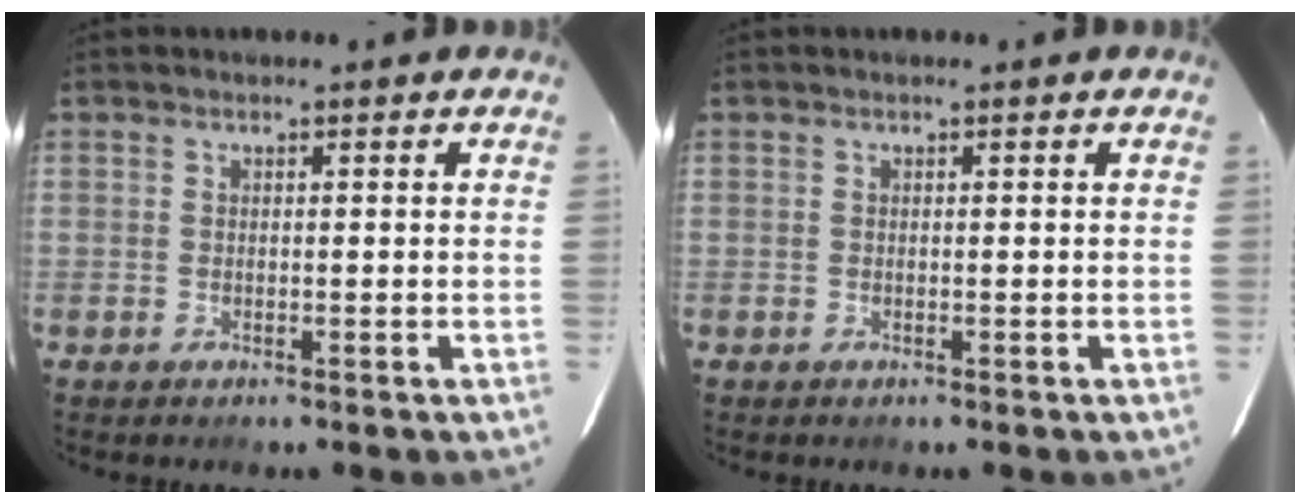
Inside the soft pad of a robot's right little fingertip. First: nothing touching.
{"total": 0.0}